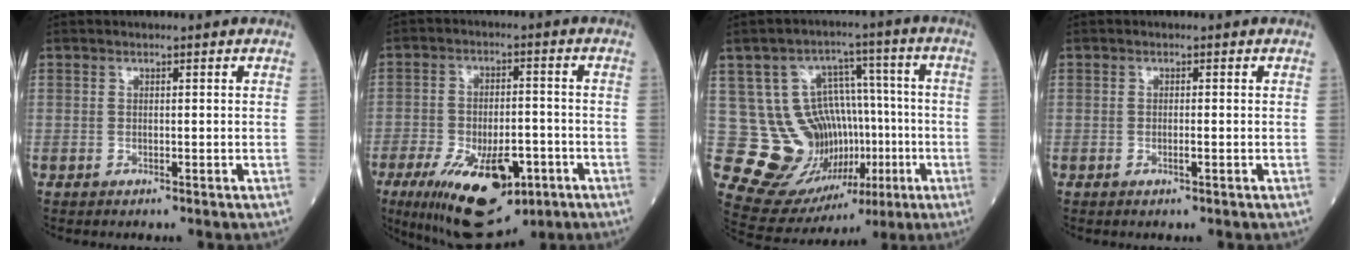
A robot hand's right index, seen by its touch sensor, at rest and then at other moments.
{"total": 16.7, "force": [-8.3, 6.9, 12.8], "torque": [-0.217, -0.015, -0.121]}
{"total": 15.1, "force": [-2.5, 12.0, 8.9], "torque": [-0.144, 0.044, -0.009]}
{"total": 0.7, "force": [-0.2, 0.0, 0.7], "torque": [-0.013, -0.001, -0.003]}